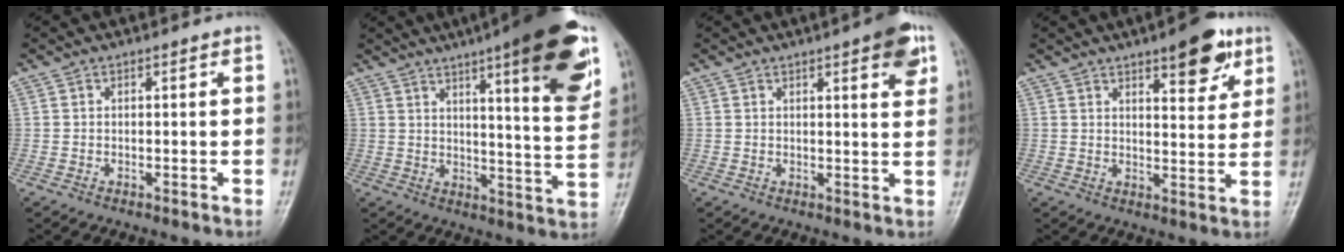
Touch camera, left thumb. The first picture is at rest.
{"total": 20.2, "force": [11.0, 3.6, 16.6], "torque": [-0.206, -0.044, 0.151]}
{"total": 6.6, "force": [3.5, 1.6, 5.4], "torque": [-0.060, -0.012, 0.039]}
{"total": 9.5, "force": [5.7, 3.4, 6.8], "torque": [-0.069, -0.028, 0.077]}